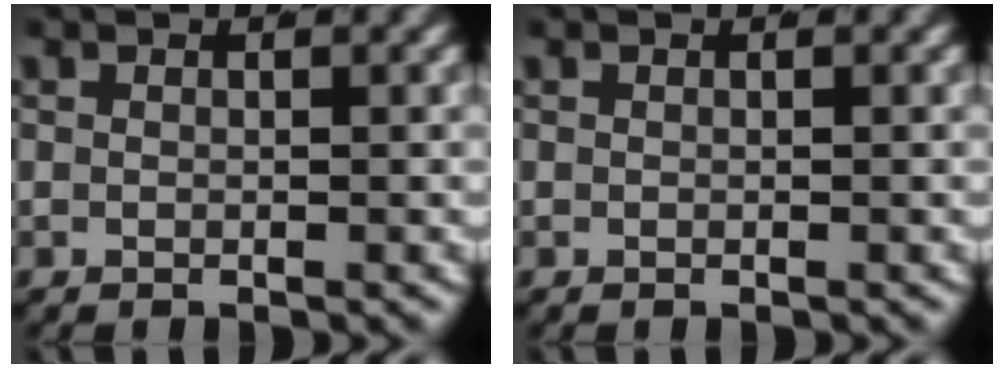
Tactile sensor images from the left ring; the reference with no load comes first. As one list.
[{"total": 0.0}]